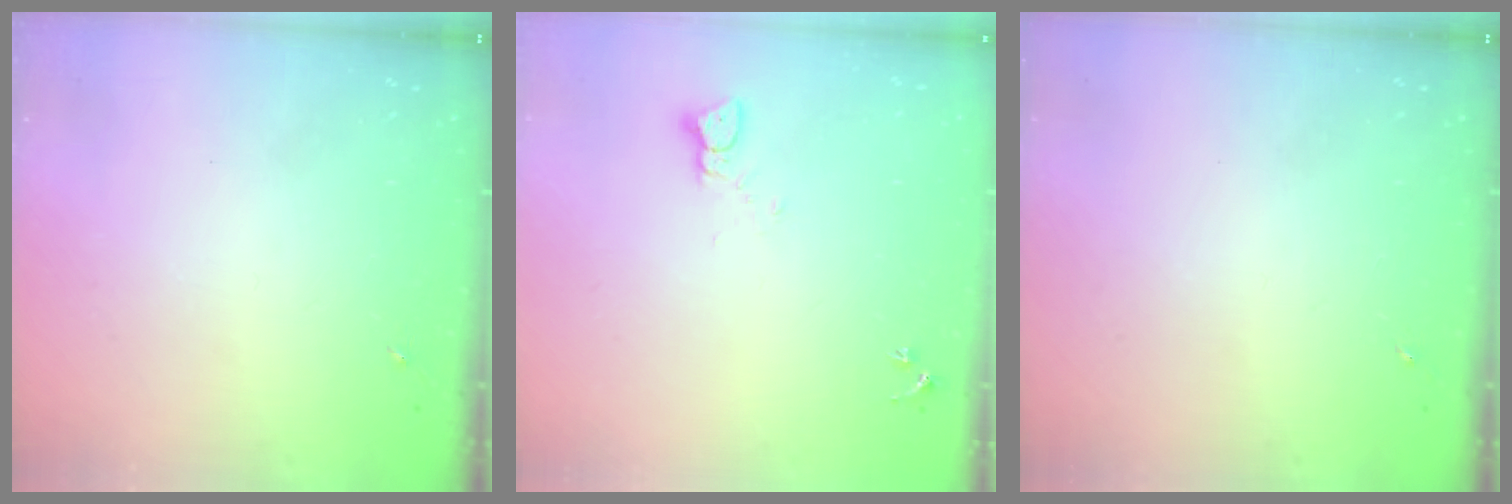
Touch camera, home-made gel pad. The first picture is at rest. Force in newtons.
{"total": 2.2, "press": 2.2, "slide": 0.2}
{"total": 0.0}